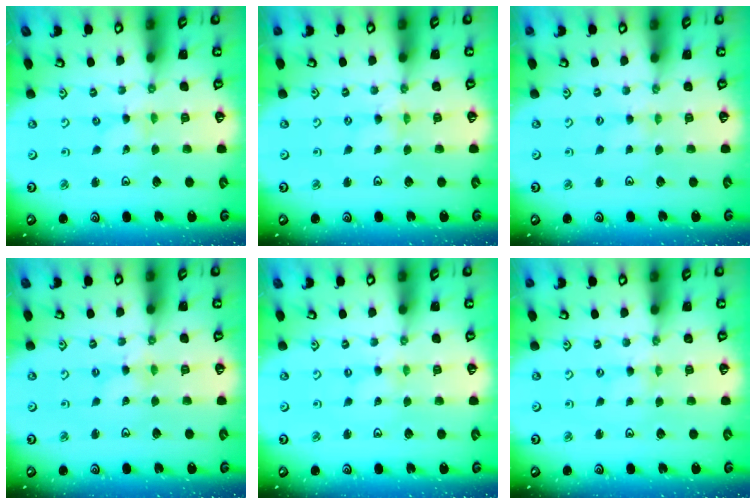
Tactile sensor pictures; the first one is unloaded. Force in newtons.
{"total": 0.7, "press": 0.7, "slide": 0.2}
{"total": 1.5, "press": 1.5, "slide": 0.3}
{"total": 2.2, "press": 2.2, "slide": 0.1}
{"total": 0.6, "press": 0.6, "slide": 0.1}
{"total": 0.0}